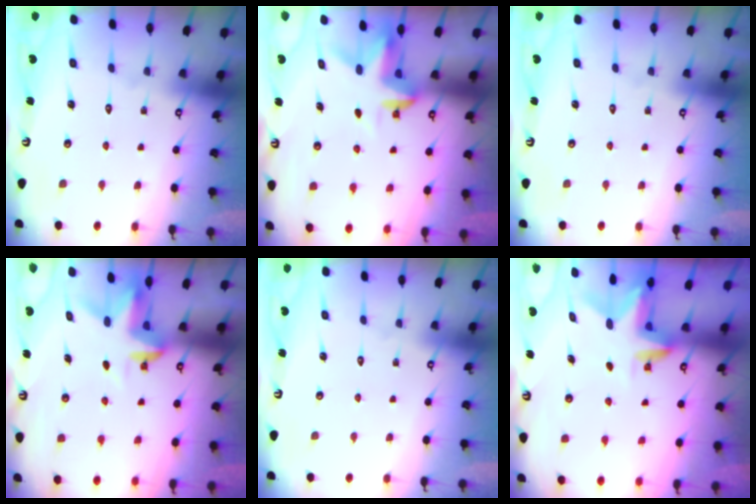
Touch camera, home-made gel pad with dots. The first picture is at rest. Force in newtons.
{"total": 3.5, "press": 3.5, "slide": 0.2}
{"total": 0.0}
{"total": 3.5, "press": 3.5, "slide": 0.2}
{"total": 0.0}
{"total": 3.1, "press": 3.0, "slide": 0.3}